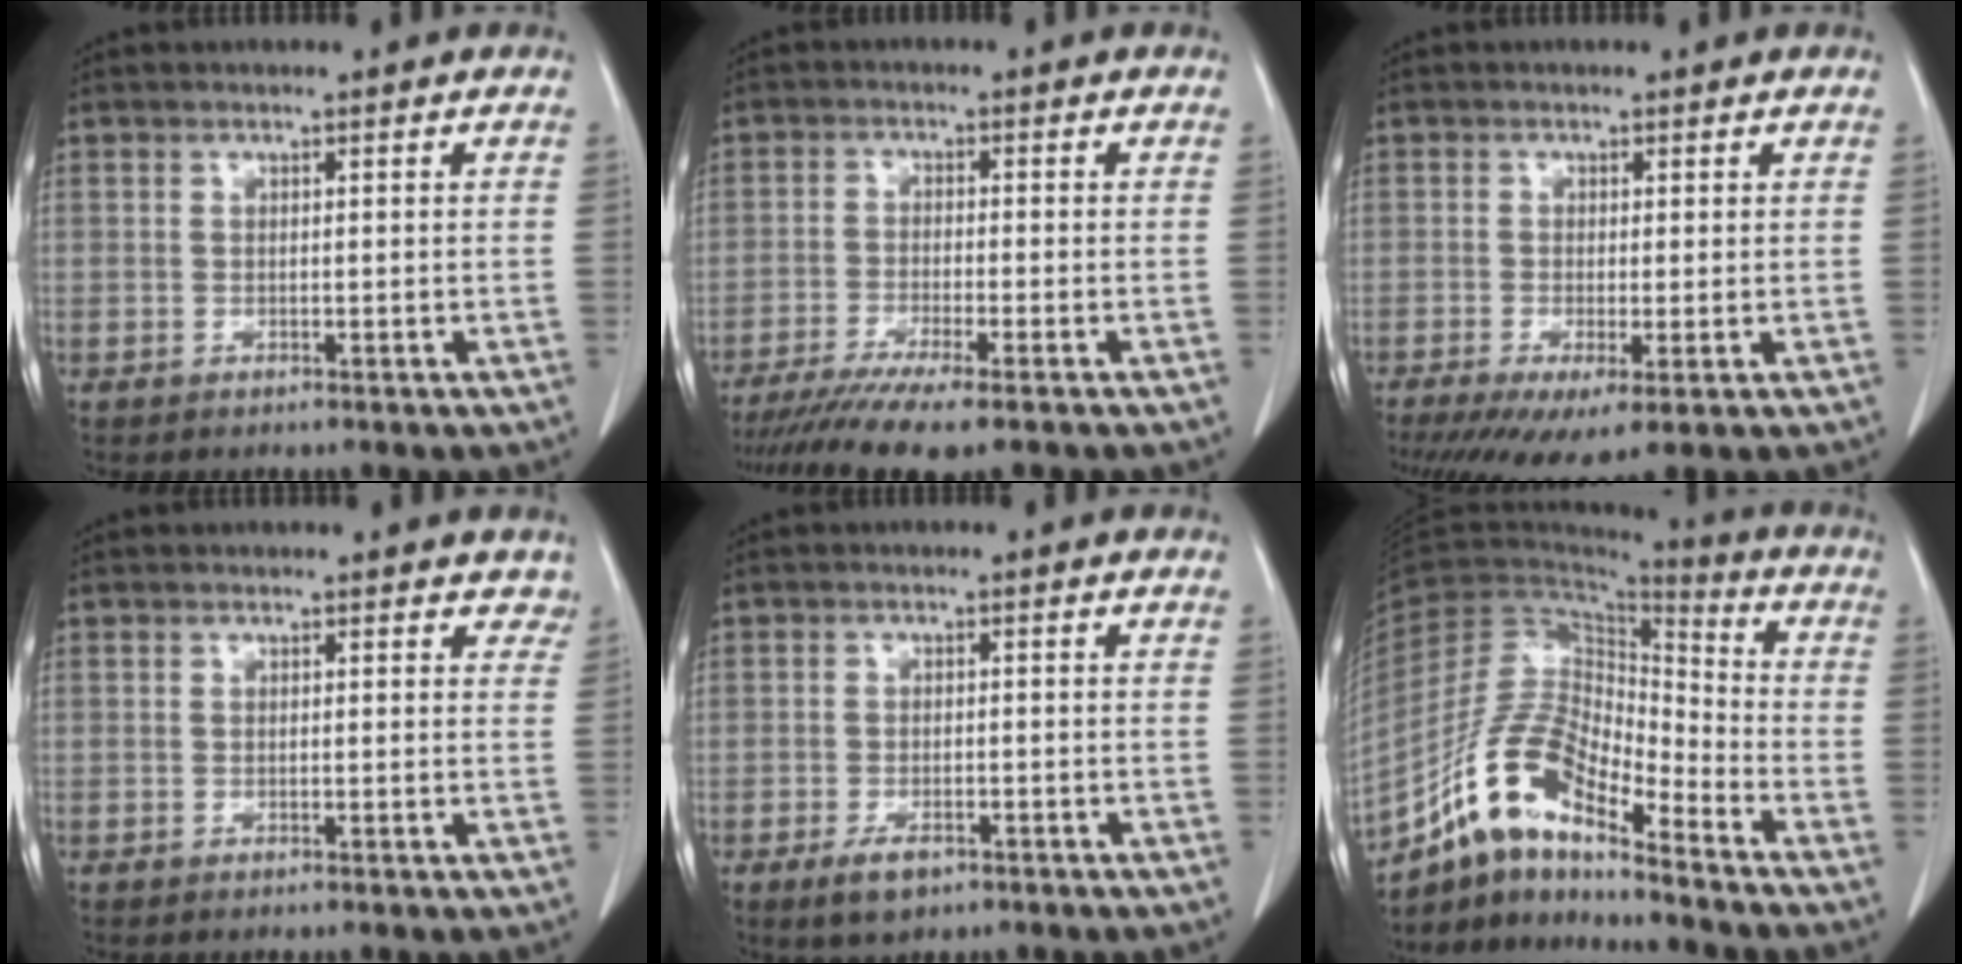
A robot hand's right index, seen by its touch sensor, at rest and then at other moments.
{"total": 9.5, "force": [-7.2, 0.4, 6.2], "torque": [-0.097, -0.019, -0.115]}
{"total": 6.9, "force": [-3.1, 1.9, 5.8], "torque": [-0.091, -0.019, -0.049]}
{"total": 2.9, "force": [2.5, 1.2, 0.8], "torque": [0.011, -0.006, 0.014]}
{"total": 3.6, "force": [-2.0, 1.9, 2.3], "torque": [-0.043, -0.003, -0.026]}
{"total": 12.4, "force": [-9.6, 3.4, 7.1], "torque": [-0.146, 0.026, -0.180]}